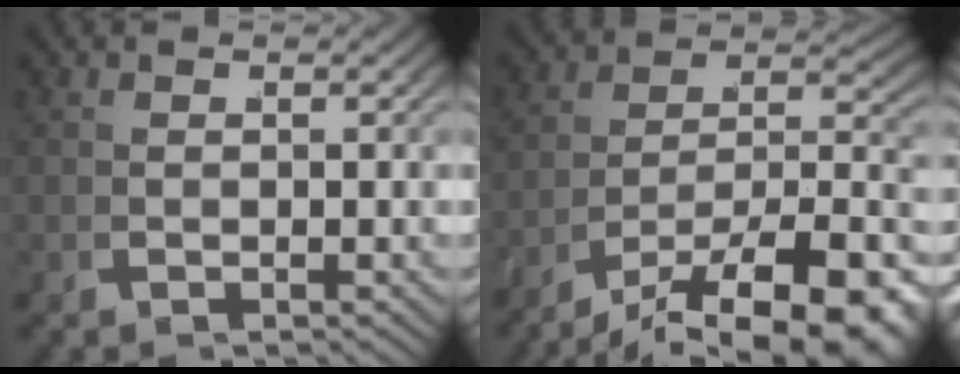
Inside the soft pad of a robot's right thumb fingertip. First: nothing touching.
{"total": 13.0, "force": [-6.5, 7.4, 8.5], "torque": [-0.123, -0.039, -0.091]}